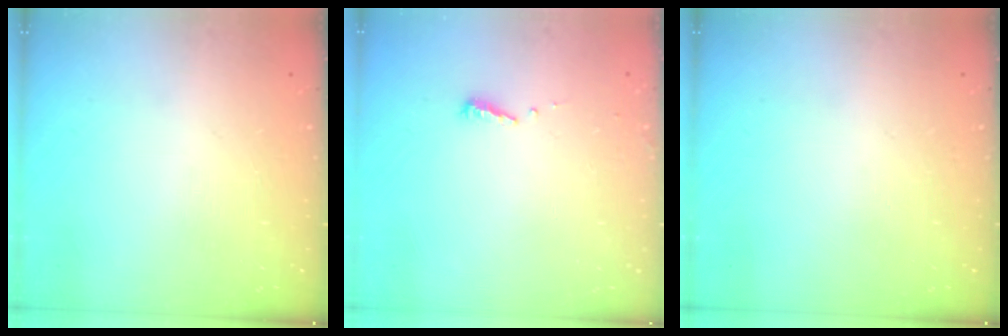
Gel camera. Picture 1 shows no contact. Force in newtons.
{"total": 5.3, "press": 5.3, "slide": 0.5}
{"total": 0.0}